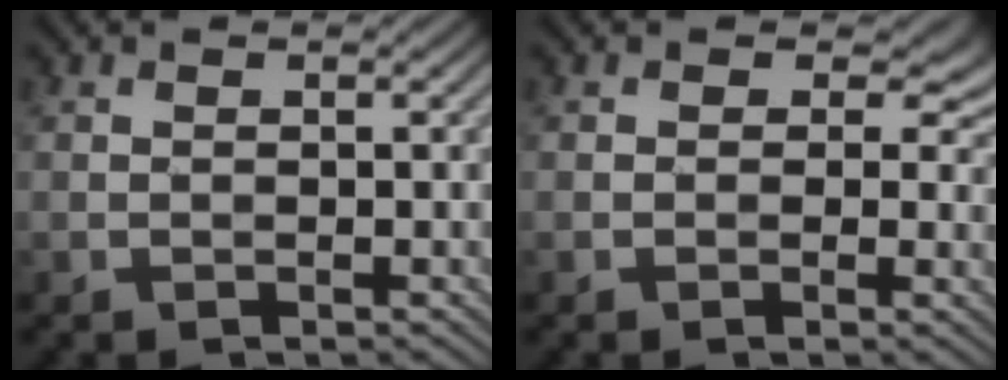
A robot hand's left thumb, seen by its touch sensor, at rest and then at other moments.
{"total": 4.5, "force": [1.4, 3.0, 3.0], "torque": [-0.039, -0.001, 0.008]}